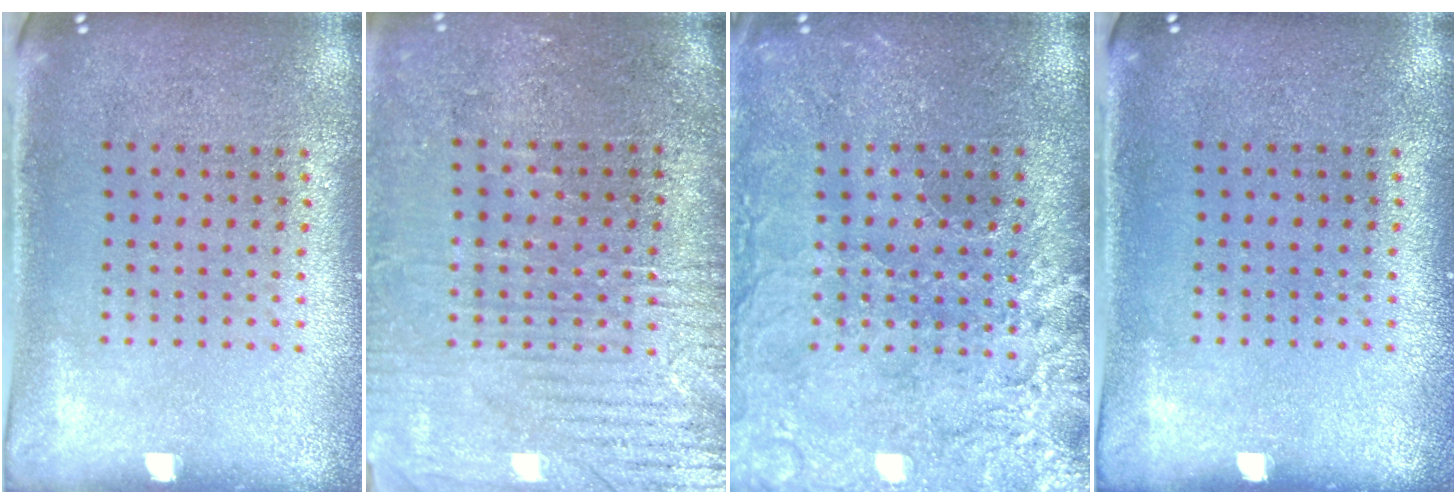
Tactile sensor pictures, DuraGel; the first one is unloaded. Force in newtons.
{"total": 3.7, "press": 3.4, "slide": 1.4}
{"total": 4.0, "press": 3.5, "slide": 2.0}
{"total": 0.0}